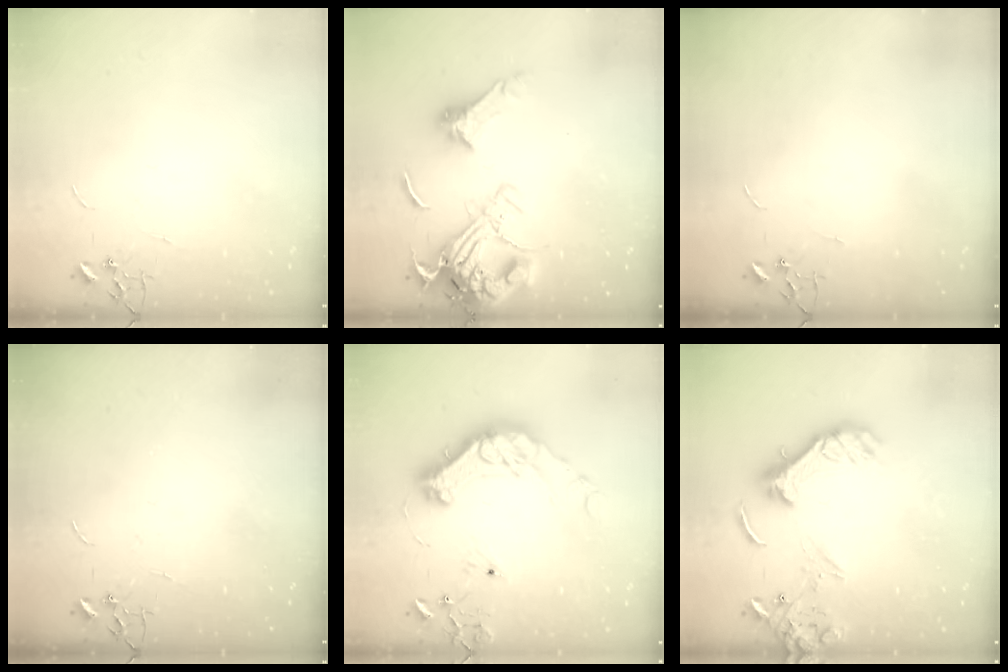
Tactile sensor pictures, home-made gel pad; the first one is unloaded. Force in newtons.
{"total": 20.6, "press": 20.5, "slide": 2.2}
{"total": 0.0}
{"total": 0.0}
{"total": 17.4, "press": 17.2, "slide": 2.4}
{"total": 14.1, "press": 13.9, "slide": 2.0}